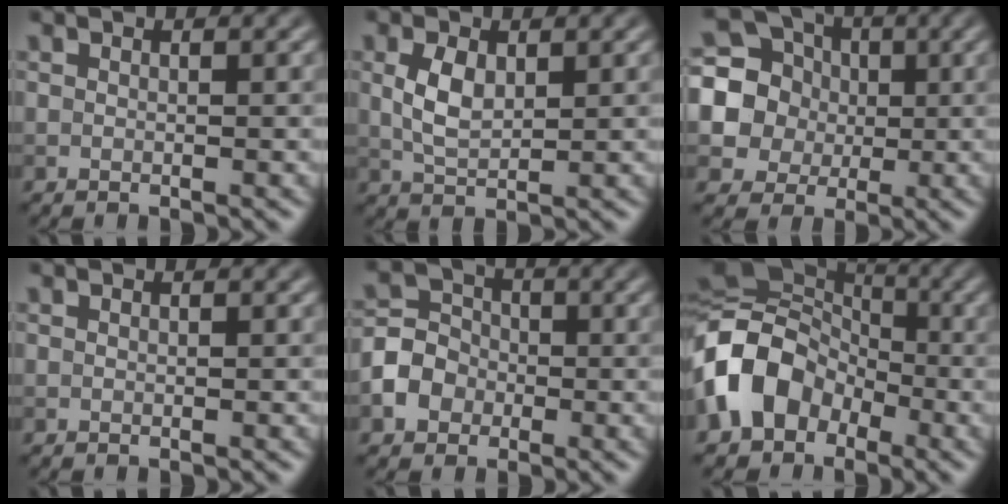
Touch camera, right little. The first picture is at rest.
{"total": 3.0, "force": [0.7, 1.7, 2.4], "torque": [-0.058, 0.001, 0.017]}
{"total": 9.9, "force": [1.1, 9.2, 3.4], "torque": [-0.103, 0.026, 0.015]}
{"total": 0.0}
{"total": 4.1, "force": [-1.4, 3.5, 1.5], "torque": [-0.020, 0.006, -0.035]}
{"total": 10.5, "force": [-3.6, 7.8, 5.9], "torque": [-0.117, -0.007, -0.083]}